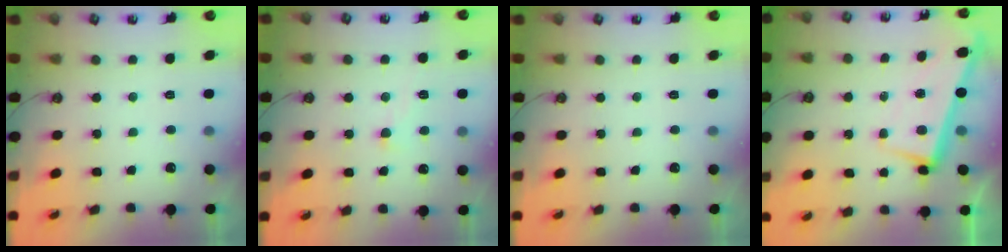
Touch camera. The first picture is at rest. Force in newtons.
{"total": 0.7, "press": 0.3, "slide": 0.7}
{"total": 0.0}
{"total": 1.6, "press": 0.6, "slide": 1.4}